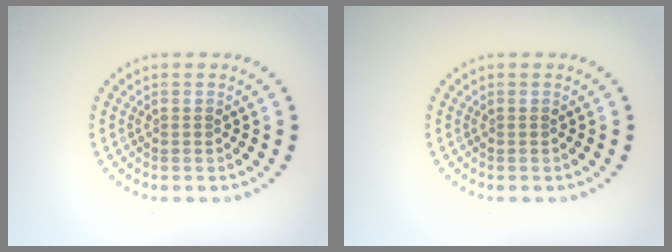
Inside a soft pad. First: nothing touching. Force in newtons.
{"total": 0.0}